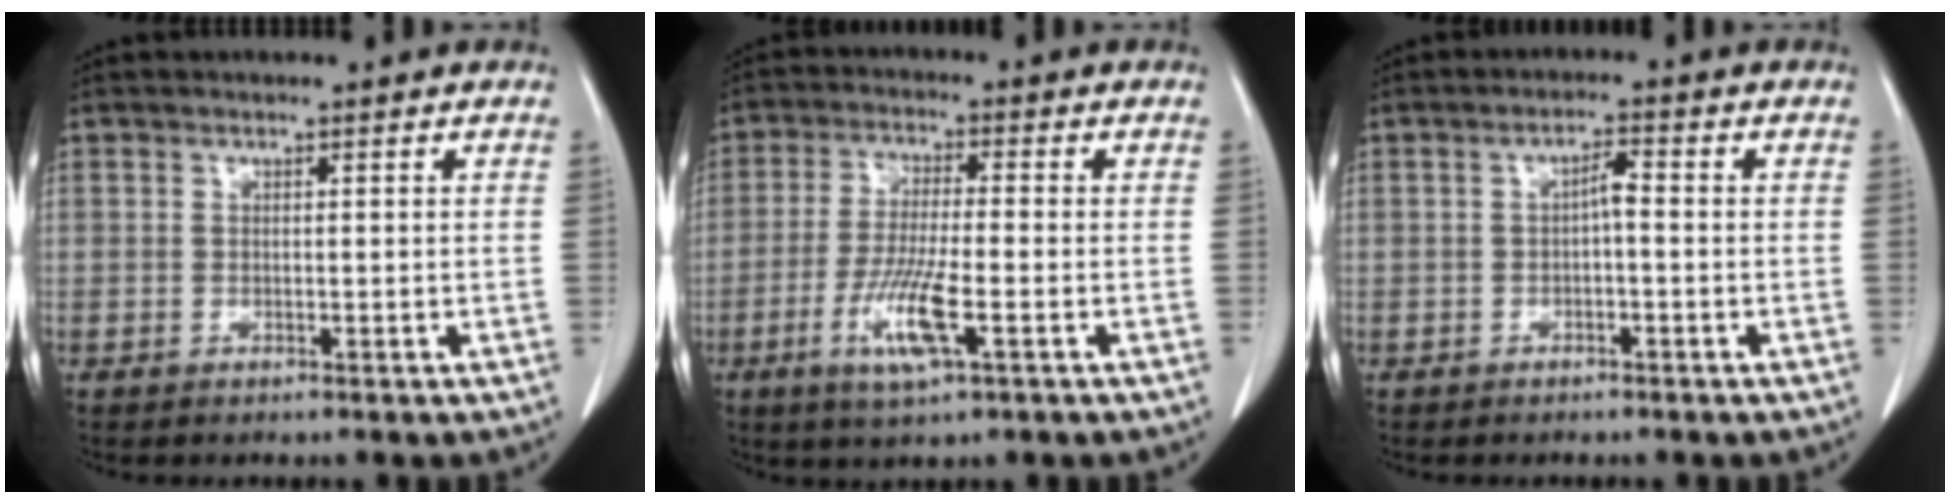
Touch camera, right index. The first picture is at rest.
{"total": 8.4, "force": [-3.2, 0.8, 7.7], "torque": [-0.157, -0.016, -0.061]}
{"total": 2.1, "force": [-0.3, 0.5, 2.0], "torque": [-0.034, 0.008, -0.006]}